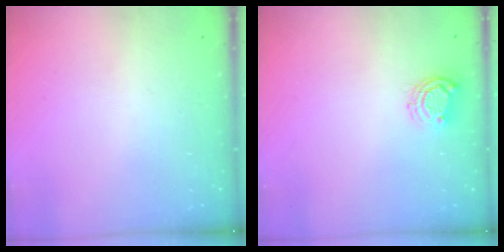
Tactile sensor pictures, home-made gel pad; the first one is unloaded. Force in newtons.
{"total": 6.6, "press": 6.6, "slide": 0.5}